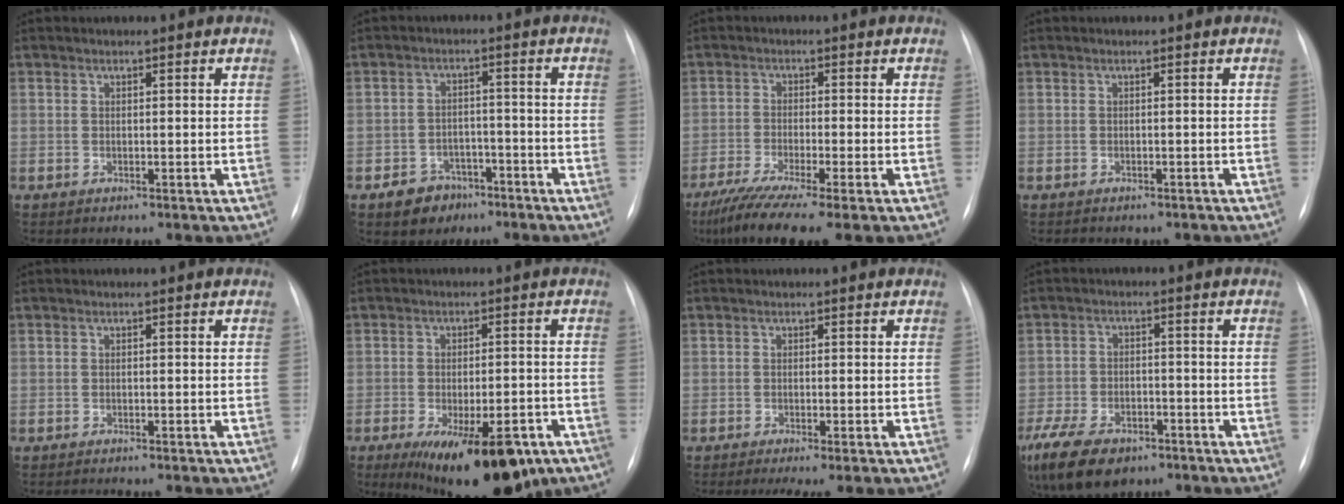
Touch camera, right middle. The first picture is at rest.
{"total": 5.6, "force": [-3.6, 4.0, 1.6], "torque": [-0.026, 0.012, -0.049]}
{"total": 10.4, "force": [-7.5, 0.2, 7.2], "torque": [-0.122, -0.025, -0.124]}
{"total": 3.8, "force": [-3.2, 1.5, 1.4], "torque": [-0.017, 0.002, -0.032]}
{"total": 3.3, "force": [-2.9, 0.6, 1.5], "torque": [-0.019, -0.002, -0.030]}
{"total": 16.6, "force": [-9.8, 6.3, 11.9], "torque": [-0.145, -0.008, -0.133]}
{"total": 4.7, "force": [-3.5, 0.4, 3.1], "torque": [-0.038, -0.011, -0.049]}
{"total": 15.5, "force": [-9.9, 8.3, 8.5], "torque": [-0.210, -0.015, -0.157]}